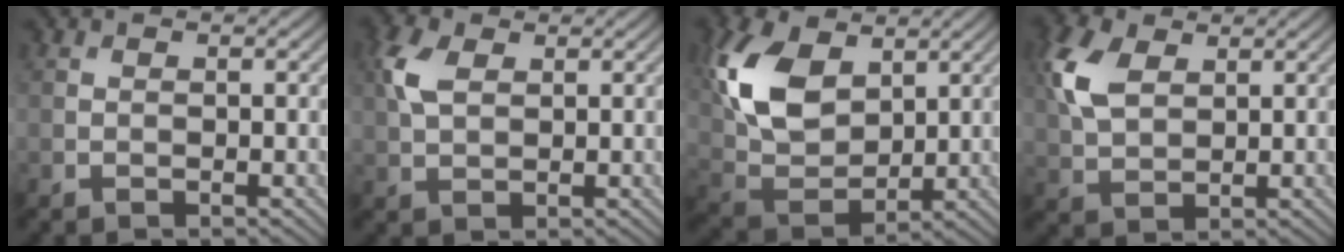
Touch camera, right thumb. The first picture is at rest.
{"total": 4.4, "force": [1.6, 2.7, 3.1], "torque": [-0.086, 0.008, 0.027]}
{"total": 12.1, "force": [4.5, 7.4, 8.3], "torque": [-0.211, 0.014, 0.088]}
{"total": 7.1, "force": [2.8, 4.3, 4.9], "torque": [-0.134, 0.011, 0.054]}